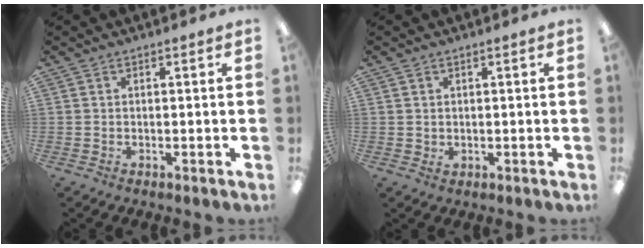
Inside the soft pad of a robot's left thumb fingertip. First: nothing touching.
{"total": 1.1, "force": [0.4, 0.9, 0.3], "torque": [0.002, 0.002, 0.005]}